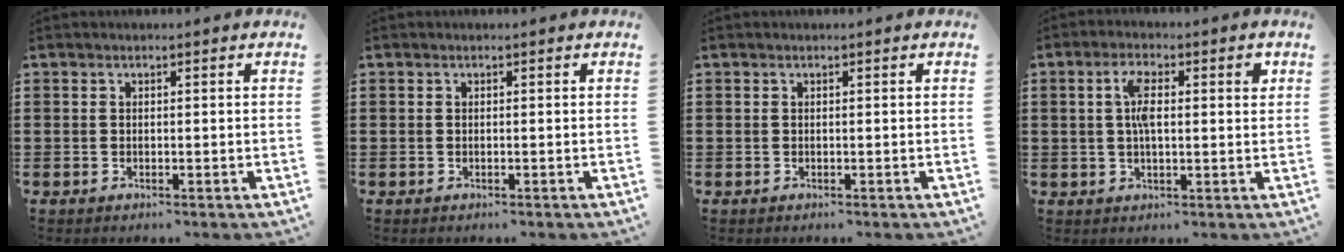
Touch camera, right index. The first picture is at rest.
{"total": 0.0}
{"total": 0.0}
{"total": 5.4, "force": [0.8, 2.0, 5.0], "torque": [-0.090, 0.006, 0.009]}